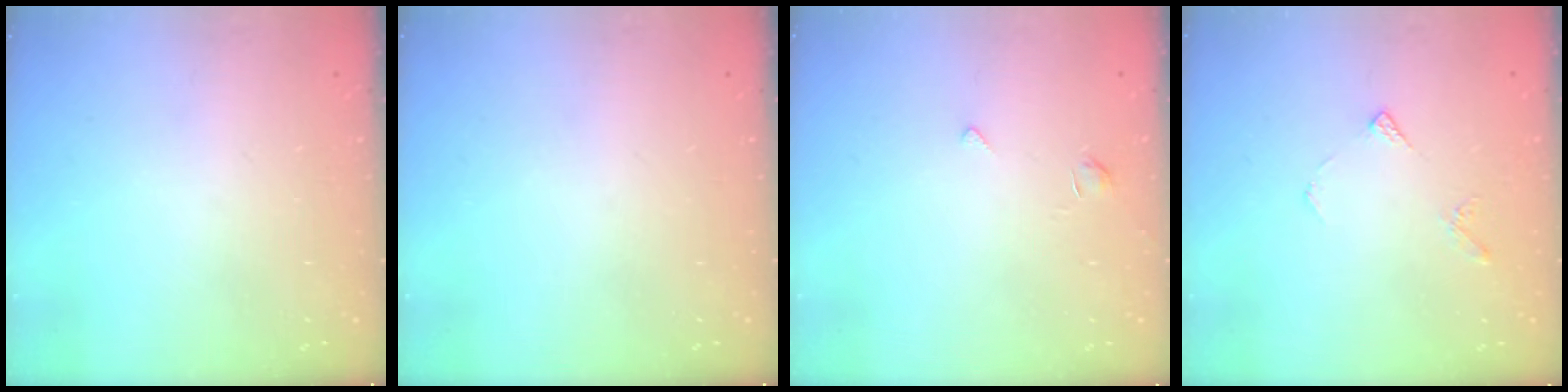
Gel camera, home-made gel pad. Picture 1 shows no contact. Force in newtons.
{"total": 0.0}
{"total": 1.9, "press": 1.8, "slide": 0.4}
{"total": 5.1, "press": 5.1, "slide": 0.6}